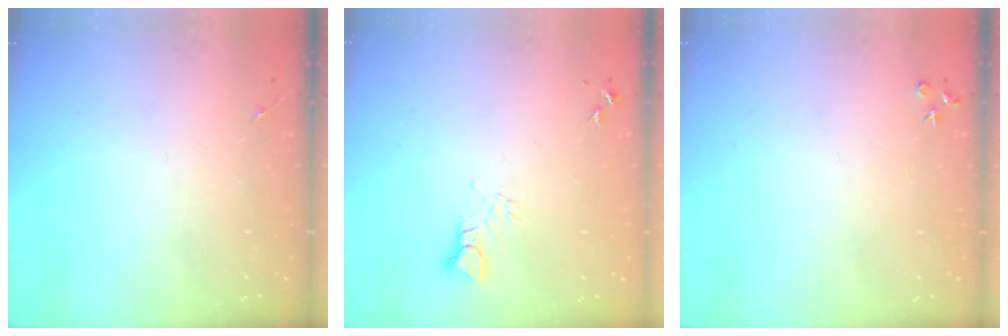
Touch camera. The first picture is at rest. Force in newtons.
{"total": 3.3, "press": 3.3, "slide": 0.3}
{"total": 3.5, "press": 3.5, "slide": 0.4}